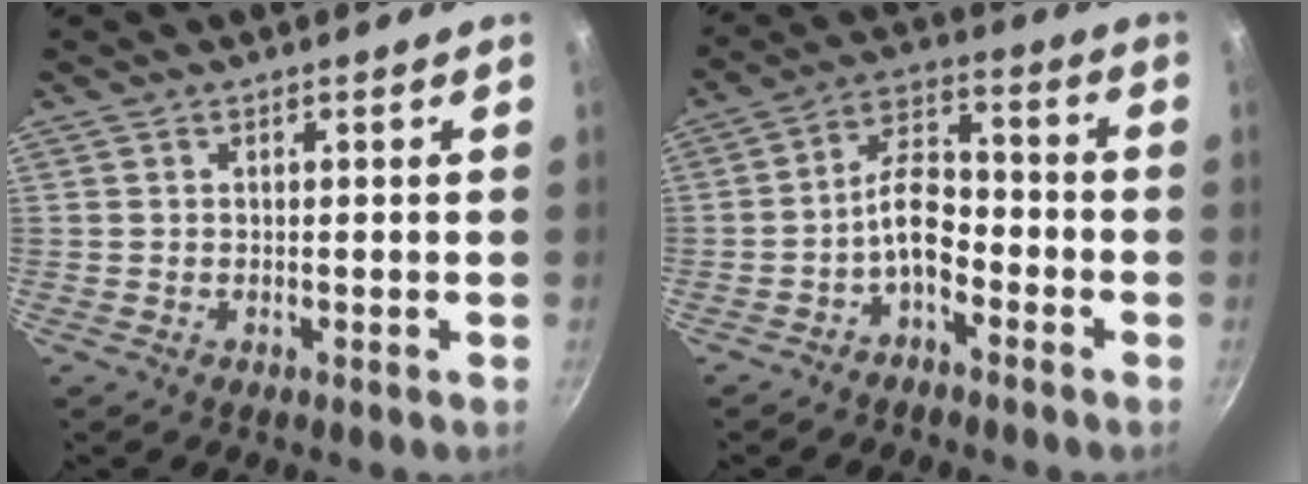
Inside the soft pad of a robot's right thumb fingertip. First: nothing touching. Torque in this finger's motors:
{"motor_torque": [1.27, 0.74, 0.01, -0.04, 0.11]}